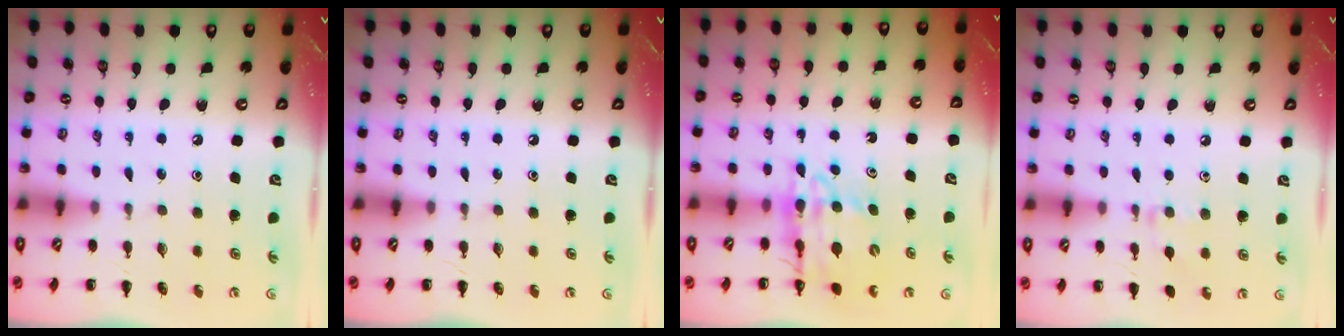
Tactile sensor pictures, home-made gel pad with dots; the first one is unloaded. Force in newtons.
{"total": 0.0}
{"total": 12.4, "press": 12.0, "slide": 3.3}
{"total": 5.8, "press": 5.5, "slide": 1.9}